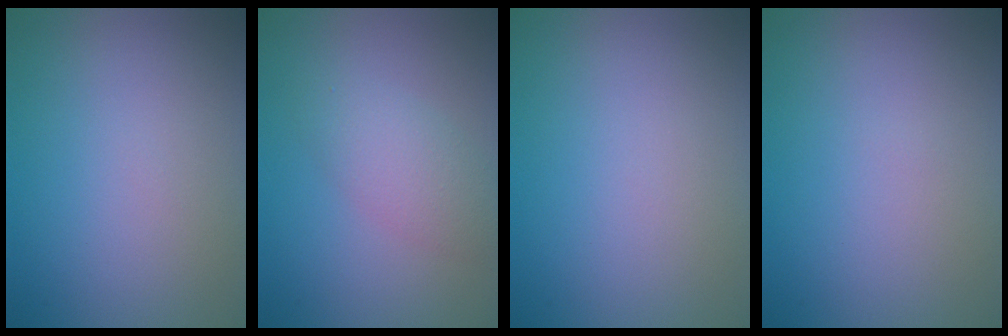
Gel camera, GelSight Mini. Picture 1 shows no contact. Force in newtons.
{"total": 3.0, "press": 3.0, "slide": 0.1}
{"total": 0.0}
{"total": 0.0}